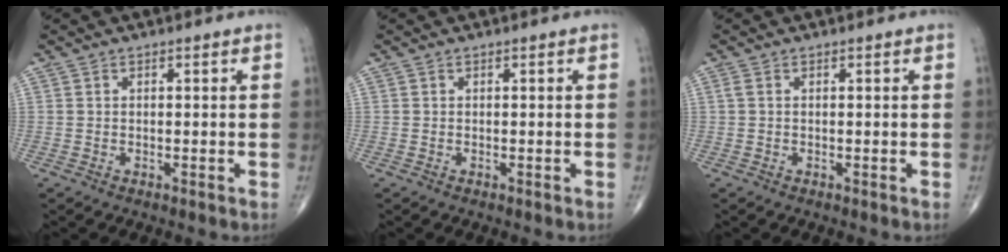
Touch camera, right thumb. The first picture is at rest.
{"total": 0.0}
{"total": 0.7, "force": [0.1, 0.3, 0.6], "torque": [-0.017, 0.003, 0.002]}